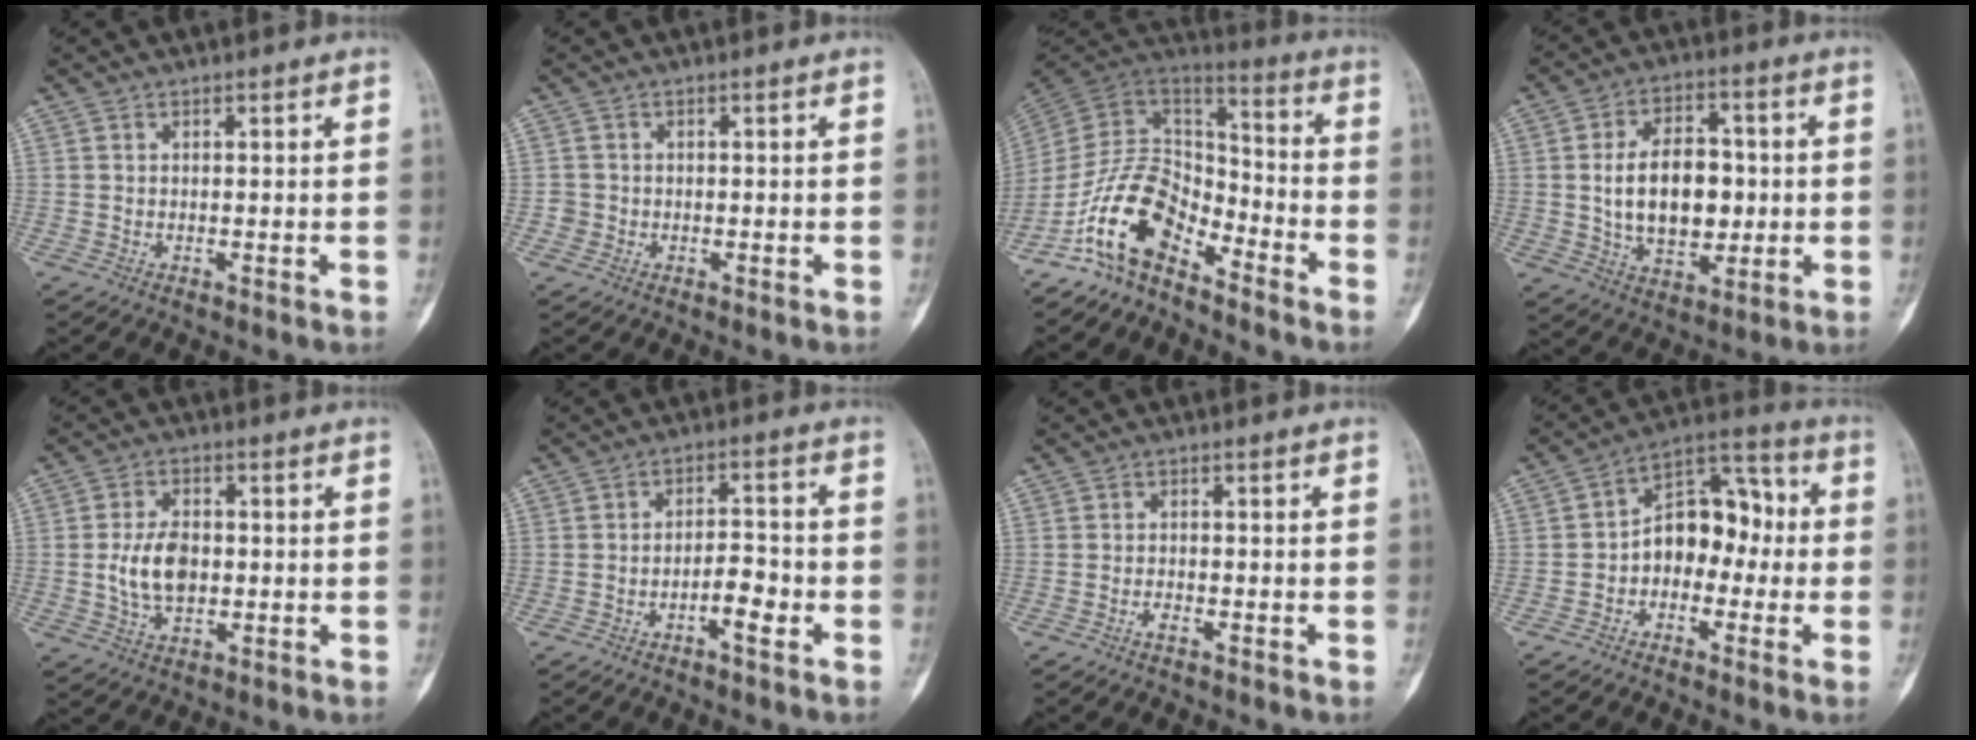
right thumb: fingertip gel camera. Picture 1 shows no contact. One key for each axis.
{"total": 1.4, "fx": -0.4, "fy": 1.3, "fz": 0.0, "tx": 0.011, "ty": 0.007, "tz": -0.012}
{"total": 14.2, "fx": -9.6, "fy": 7.1, "fz": 7.7, "tx": -0.127, "ty": 0.096, "tz": -0.193}
{"total": 14.1, "fx": 0.1, "fy": 9.0, "fz": 10.9, "tx": -0.146, "ty": 0.010, "tz": 0.009}
{"total": 8.0, "fx": -0.4, "fy": 5.0, "fz": 6.2, "tx": -0.110, "ty": 0.003, "tz": -0.005}
{"total": 5.1, "fx": -2.4, "fy": 1.9, "fz": 4.1, "tx": -0.059, "ty": 0.028, "tz": -0.041}
{"total": 1.4, "fx": -1.0, "fy": 0.4, "fz": 0.9, "tx": -0.016, "ty": 0.006, "tz": -0.020}
{"total": 11.5, "fx": -1.3, "fy": 7.9, "fz": 8.2, "tx": -0.085, "ty": 0.050, "tz": -0.039}